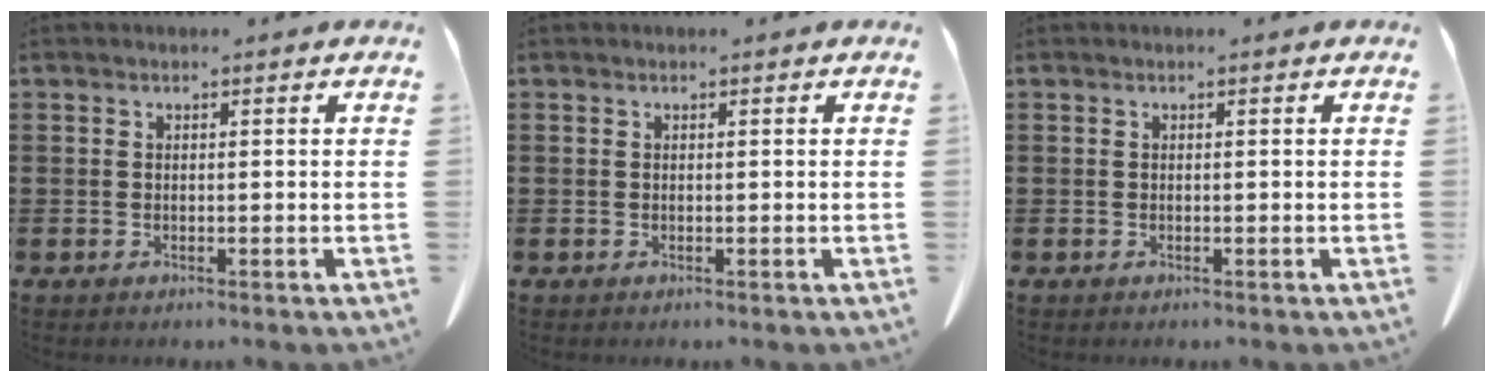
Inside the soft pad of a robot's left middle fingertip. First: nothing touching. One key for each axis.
{"total": 0.0}
{"total": 0.0}